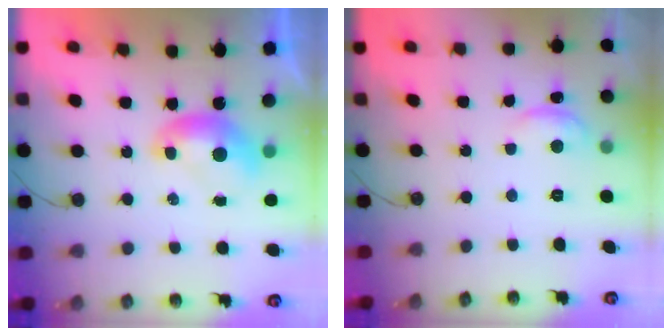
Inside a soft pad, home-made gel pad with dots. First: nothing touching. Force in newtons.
{"total": 0.6, "press": 0.2, "slide": 0.6}